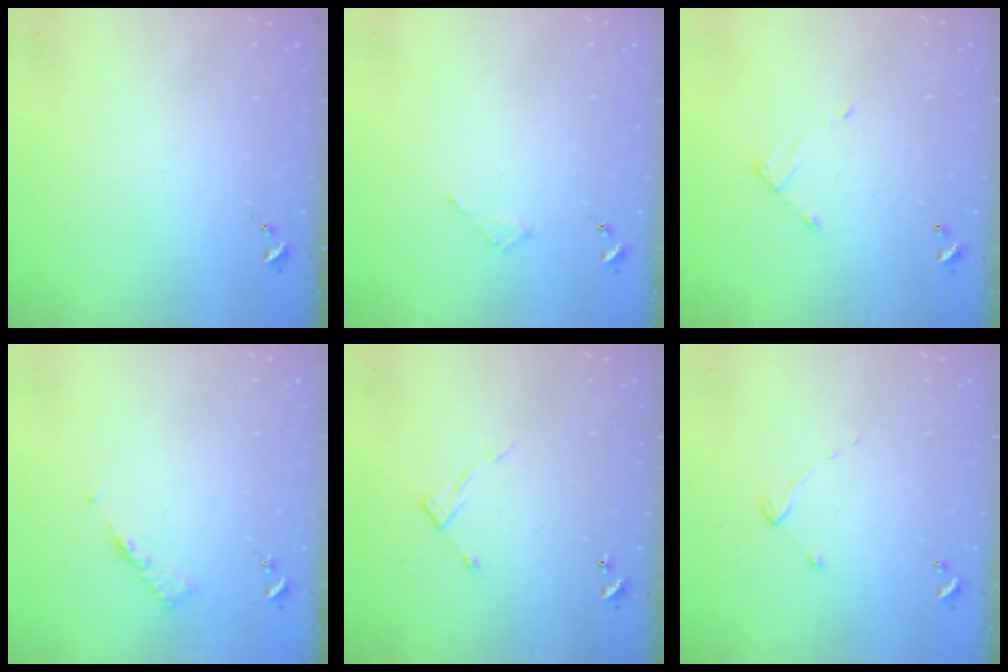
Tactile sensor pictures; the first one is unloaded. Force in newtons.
{"total": 1.8, "press": 1.8, "slide": 0.2}
{"total": 4.3, "press": 4.3, "slide": 0.2}
{"total": 5.3, "press": 5.2, "slide": 0.7}
{"total": 7.1, "press": 7.1, "slide": 0.0}
{"total": 2.7, "press": 2.7, "slide": 0.3}